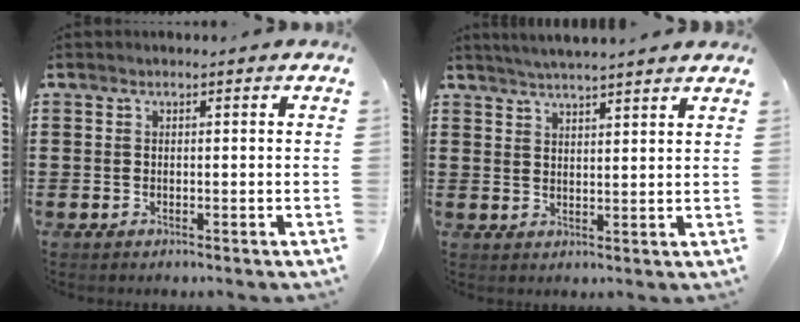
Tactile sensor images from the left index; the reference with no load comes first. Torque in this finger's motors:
{"motor_torque": [1.47, -0.66, 0.22, 0.07]}